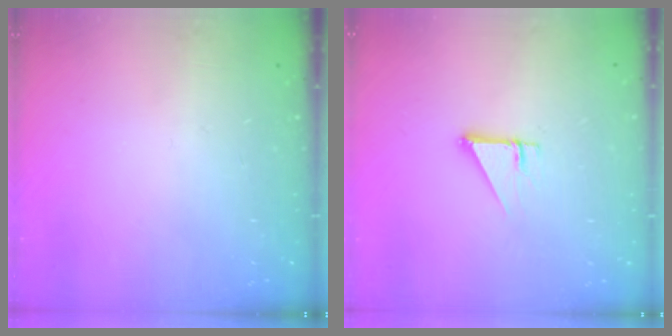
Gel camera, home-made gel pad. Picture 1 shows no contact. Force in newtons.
{"total": 2.7, "press": 2.7, "slide": 0.2}